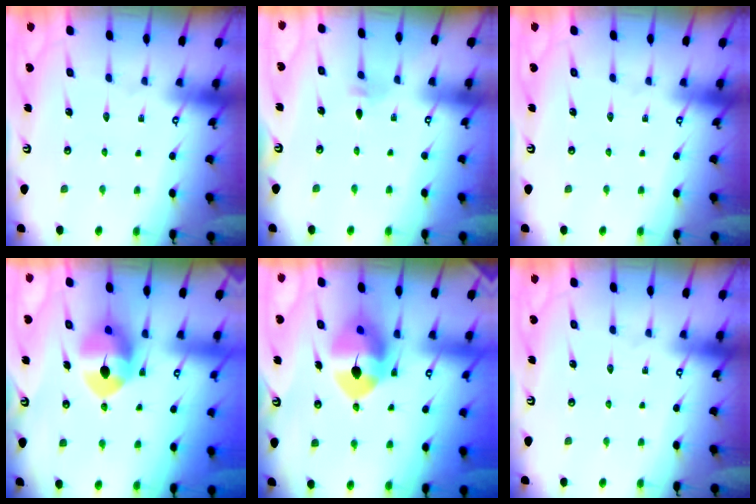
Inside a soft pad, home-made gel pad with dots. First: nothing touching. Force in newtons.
{"total": 2.6, "press": 2.5, "slide": 0.5}
{"total": 0.0}
{"total": 8.7, "press": 8.5, "slide": 1.5}
{"total": 11.0, "press": 10.8, "slide": 1.9}
{"total": 0.0}